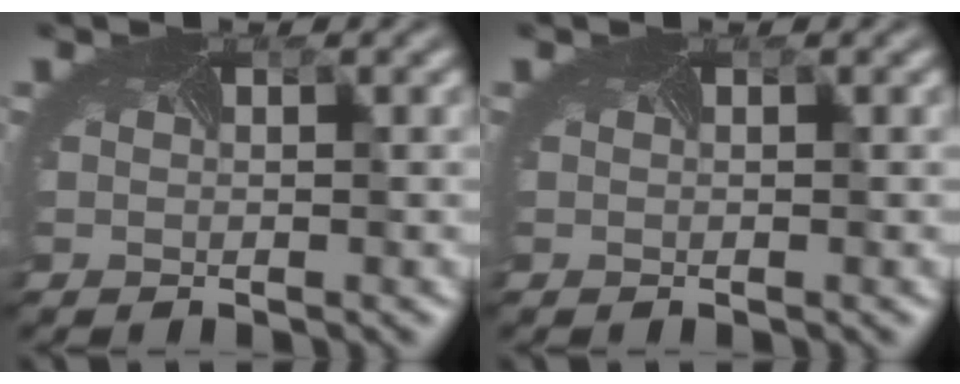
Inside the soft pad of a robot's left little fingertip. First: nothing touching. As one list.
[{"total": 0.0}]